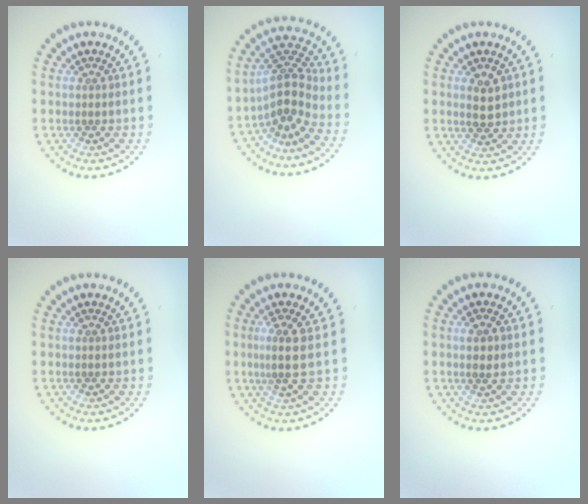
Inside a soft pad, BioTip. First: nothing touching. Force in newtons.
{"total": 3.8, "press": 3.0, "slide": 2.3}
{"total": 2.2, "press": 2.2, "slide": 0.3}
{"total": 0.0}
{"total": 2.5, "press": 2.1, "slide": 1.3}
{"total": 1.2, "press": 1.2, "slide": 0.4}